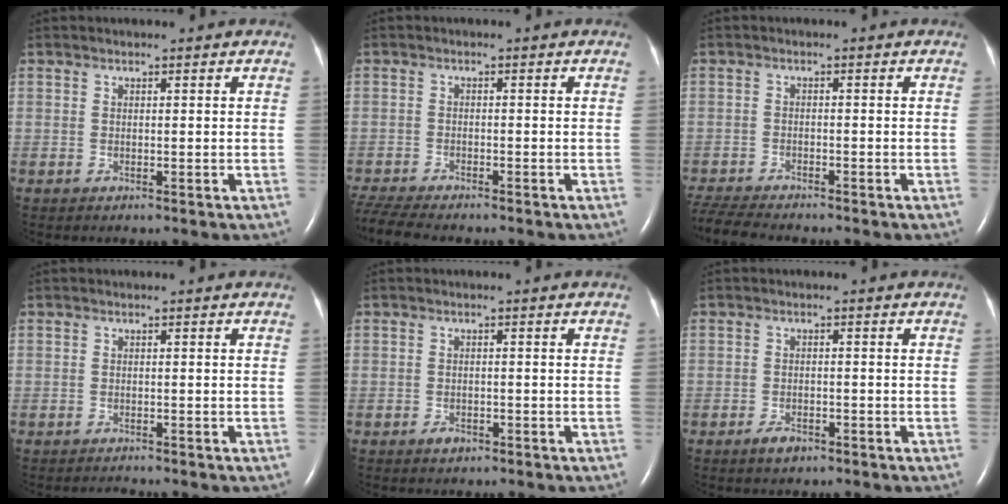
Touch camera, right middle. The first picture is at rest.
{"total": 7.3, "force": [-6.6, 0.8, 3.1], "torque": [-0.066, -0.014, -0.113]}
{"total": 7.7, "force": [-7.1, 0.9, 2.9], "torque": [-0.060, -0.015, -0.119]}
{"total": 0.6, "force": [-0.5, -0.3, -0.1], "torque": [-0.002, -0.007, -0.006]}
{"total": 1.5, "force": [-1.0, 0.8, 0.7], "torque": [-0.015, 0.001, -0.013]}
{"total": 2.2, "force": [-1.6, 1.0, 1.2], "torque": [-0.030, -0.001, -0.023]}